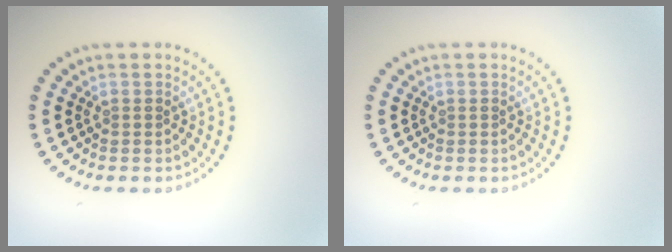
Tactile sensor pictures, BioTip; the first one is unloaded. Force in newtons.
{"total": 0.0}